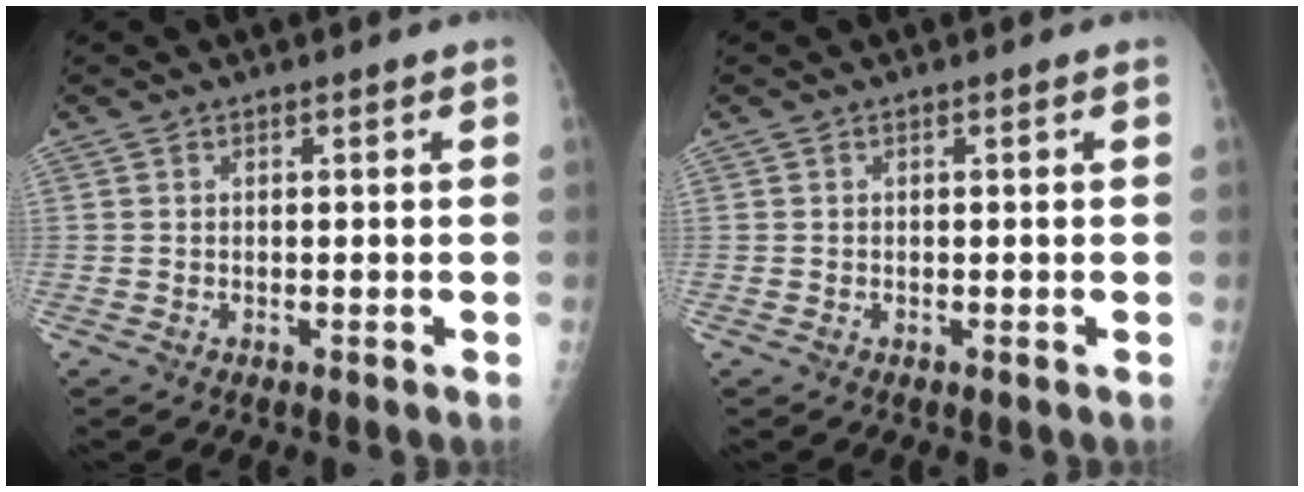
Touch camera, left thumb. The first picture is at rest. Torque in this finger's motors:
{"motor_torque": [0.32, -0.34, -0.24, -0.14, 0.01]}